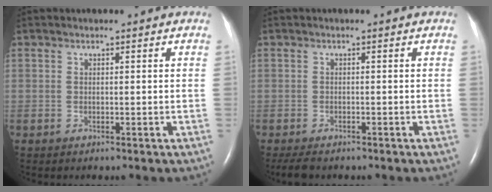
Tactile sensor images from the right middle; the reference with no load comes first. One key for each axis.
{"total": 3.0, "fx": -2.4, "fy": 1.0, "fz": 1.5, "tx": -0.030, "ty": -0.009, "tz": -0.036}